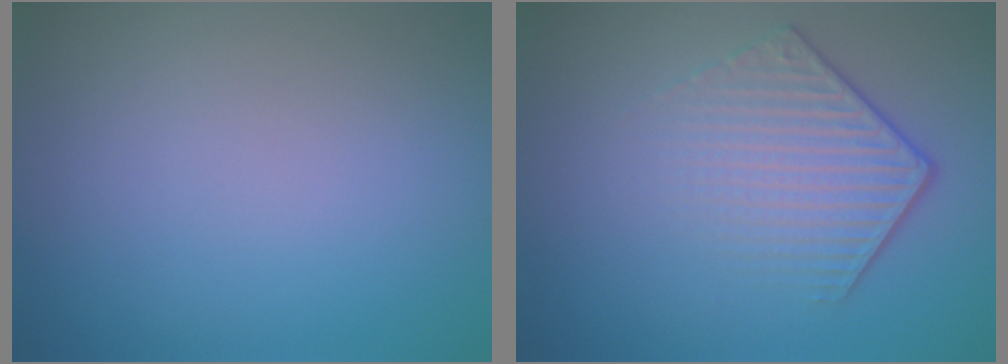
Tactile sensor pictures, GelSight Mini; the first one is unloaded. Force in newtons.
{"total": 4.3, "press": 3.0, "slide": 3.1}